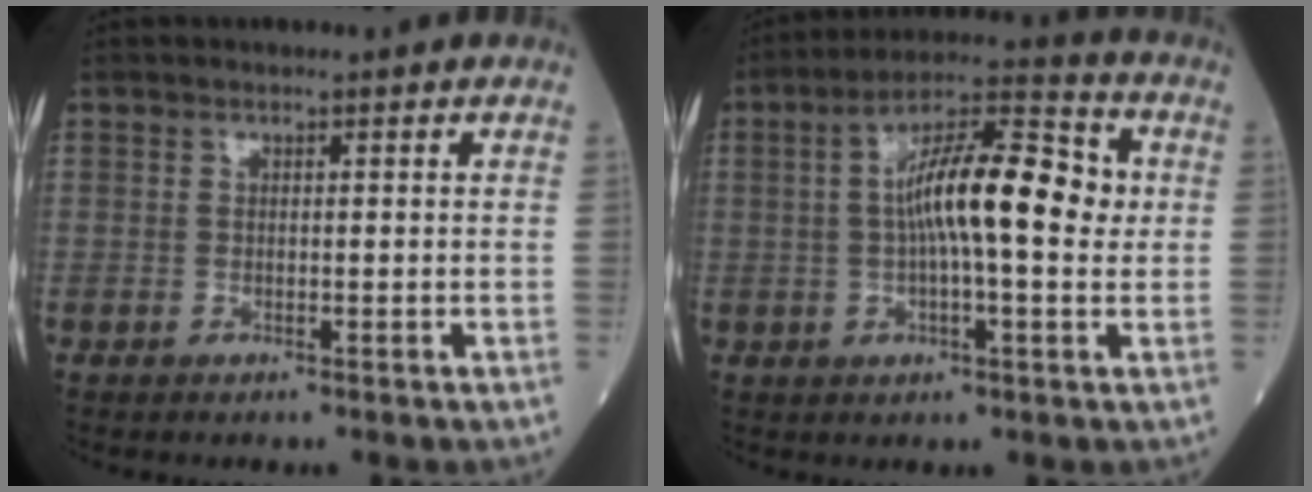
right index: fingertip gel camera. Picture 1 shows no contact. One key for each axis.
{"total": 13.6, "fx": 1.2, "fy": 3.0, "fz": 13.2, "tx": -0.227, "ty": 0.032, "tz": 0.012}